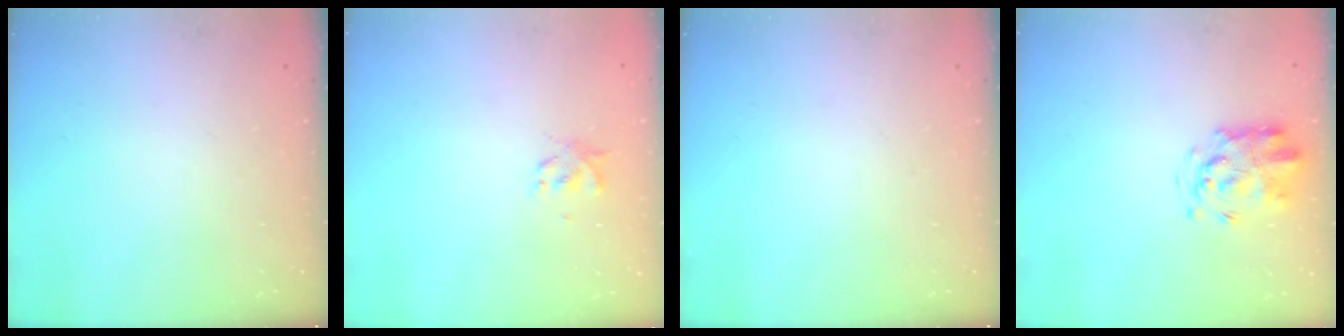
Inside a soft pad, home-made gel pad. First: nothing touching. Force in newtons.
{"total": 1.9, "press": 1.9, "slide": 0.3}
{"total": 0.0}
{"total": 3.5, "press": 3.4, "slide": 0.9}